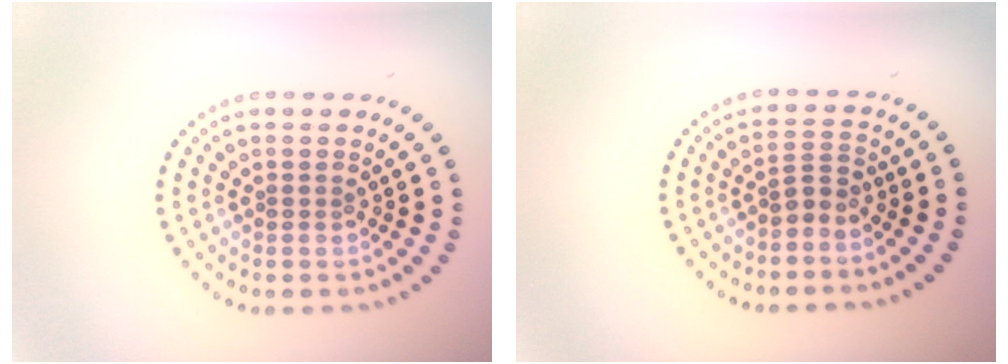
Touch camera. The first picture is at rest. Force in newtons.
{"total": 1.7, "press": 1.3, "slide": 1.2}